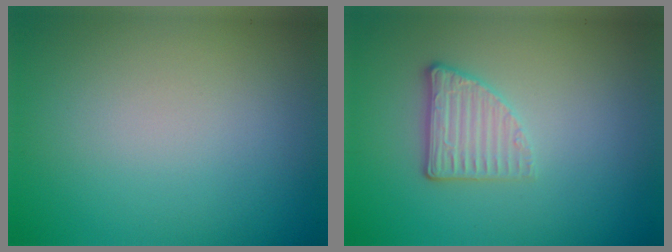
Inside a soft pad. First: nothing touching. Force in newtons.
{"total": 2.7, "press": 2.3, "slide": 1.4}